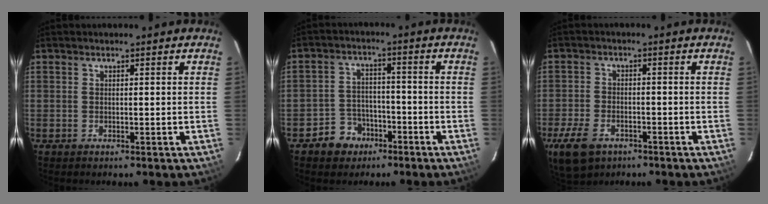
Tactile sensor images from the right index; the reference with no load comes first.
{"total": 6.6, "force": [-4.0, 5.1, 1.0], "torque": [-0.036, 0.024, -0.055]}
{"total": 9.8, "force": [-5.9, 5.8, 5.4], "torque": [-0.139, -0.014, -0.104]}